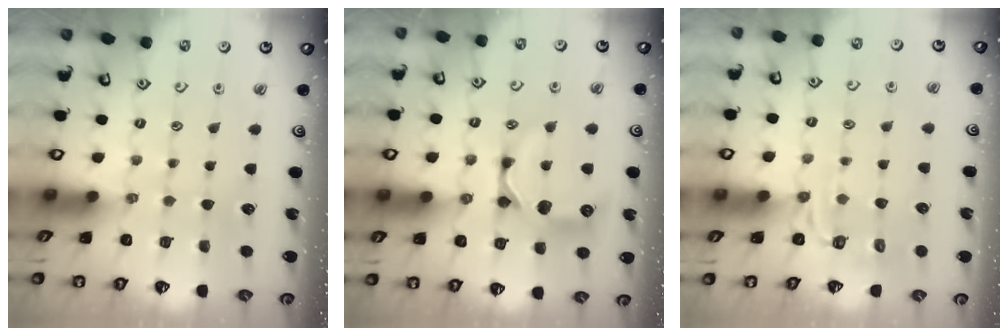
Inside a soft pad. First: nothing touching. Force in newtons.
{"total": 10.8, "press": 10.8, "slide": 0.5}
{"total": 4.0, "press": 3.6, "slide": 1.7}